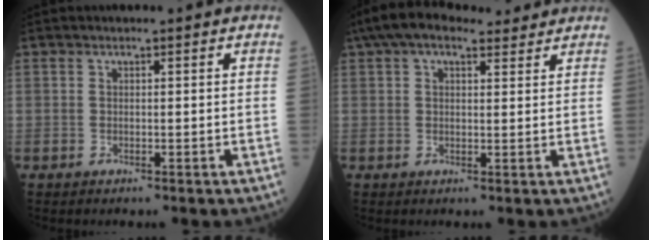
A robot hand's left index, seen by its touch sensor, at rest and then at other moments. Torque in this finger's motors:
{"motor_torque": [1.10, -1.04, 0.36, 0.10]}